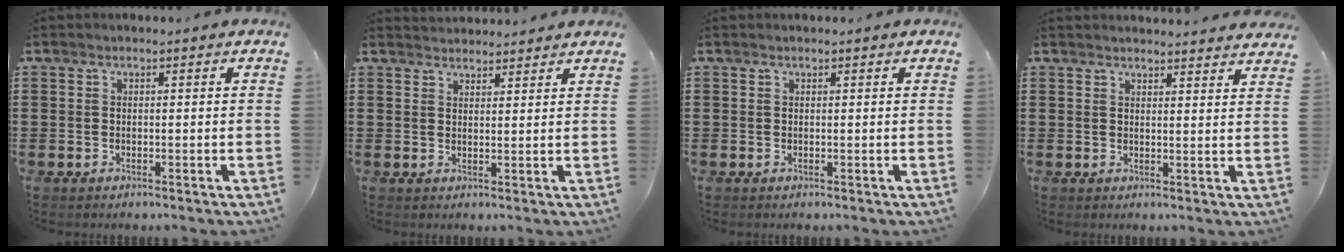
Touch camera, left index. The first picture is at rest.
{"total": 2.2, "force": [2.2, 0.1, -0.3], "torque": [0.000, -0.002, 0.043]}
{"total": 0.0}
{"total": 2.4, "force": [2.4, -0.1, 0.1], "torque": [0.000, -0.013, 0.045]}